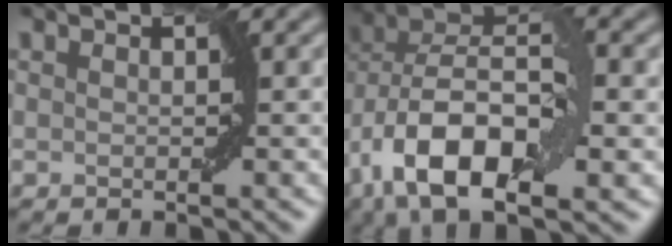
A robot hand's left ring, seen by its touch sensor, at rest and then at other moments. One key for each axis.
{"total": 11.6, "fx": -3.3, "fy": 6.6, "fz": 8.9, "tx": -0.166, "ty": 0.005, "tz": -0.063}